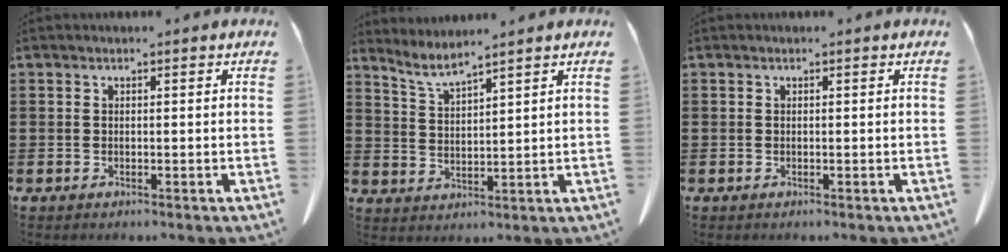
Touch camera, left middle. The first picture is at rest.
{"total": 4.1, "force": [3.5, -0.3, 2.0], "torque": [-0.052, -0.017, 0.063]}
{"total": 0.0}